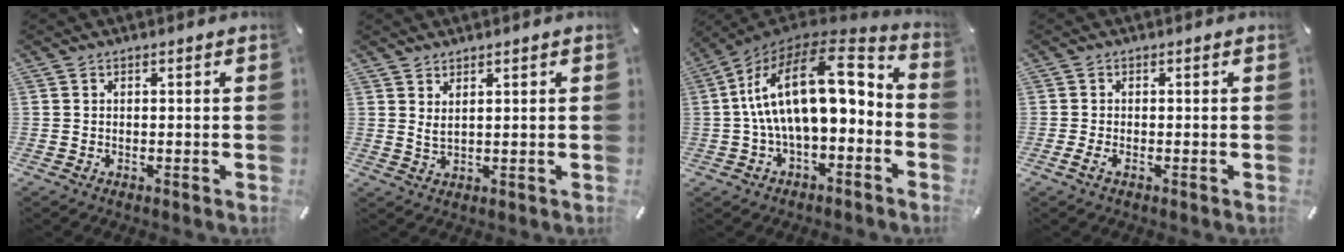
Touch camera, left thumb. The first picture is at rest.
{"total": 2.4, "force": [1.6, 0.5, 1.8], "torque": [-0.044, -0.003, 0.026]}
{"total": 20.9, "force": [2.8, 11.1, 17.5], "torque": [-0.325, -0.001, 0.047]}
{"total": 1.6, "force": [-0.6, 0.6, 1.3], "torque": [-0.022, 0.002, -0.011]}